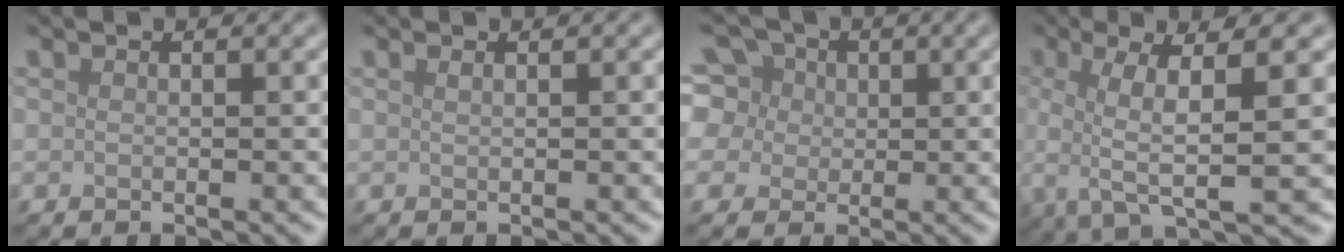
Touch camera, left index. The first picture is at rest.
{"total": 0.6, "force": [0.3, 0.3, 0.4], "torque": [-0.003, 0.003, 0.004]}
{"total": 9.3, "force": [3.8, 7.6, 3.8], "torque": [-0.091, 0.039, 0.045]}
{"total": 7.5, "force": [0.6, 1.8, 7.2], "torque": [-0.114, 0.005, 0.003]}